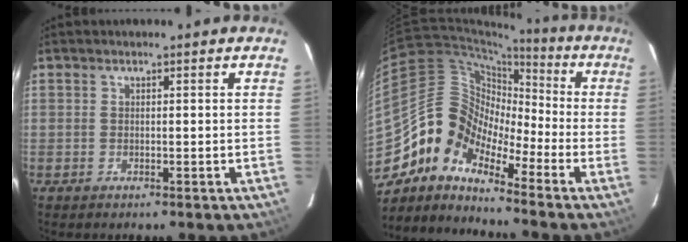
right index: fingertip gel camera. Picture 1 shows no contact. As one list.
[{"total": 10.2, "force": [-7.0, 6.4, 3.8], "torque": [-0.067, 0.031, -0.167]}]